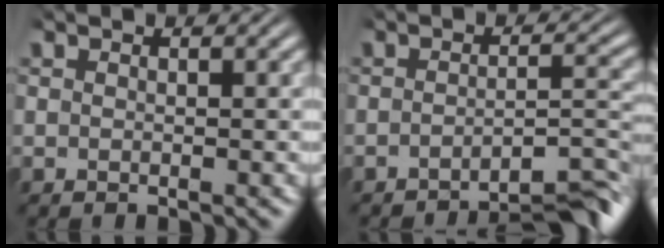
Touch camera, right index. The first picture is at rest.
{"total": 7.8, "force": [-6.3, 1.5, 4.3], "torque": [-0.041, -0.019, -0.090]}